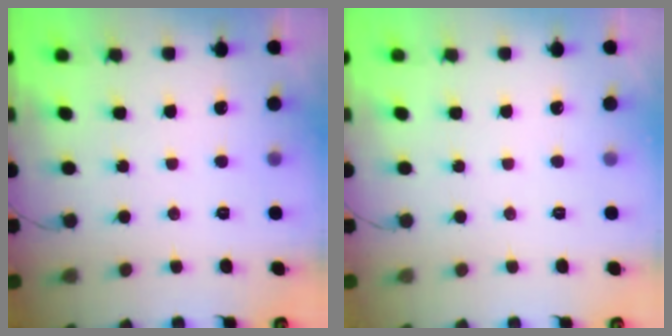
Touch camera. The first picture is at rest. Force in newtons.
{"total": 0.0}